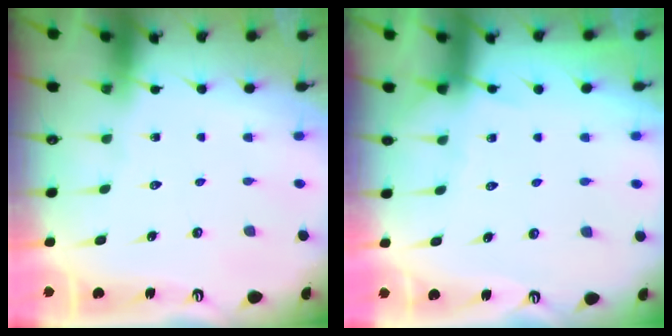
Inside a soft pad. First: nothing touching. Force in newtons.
{"total": 3.3, "press": 3.2, "slide": 0.5}